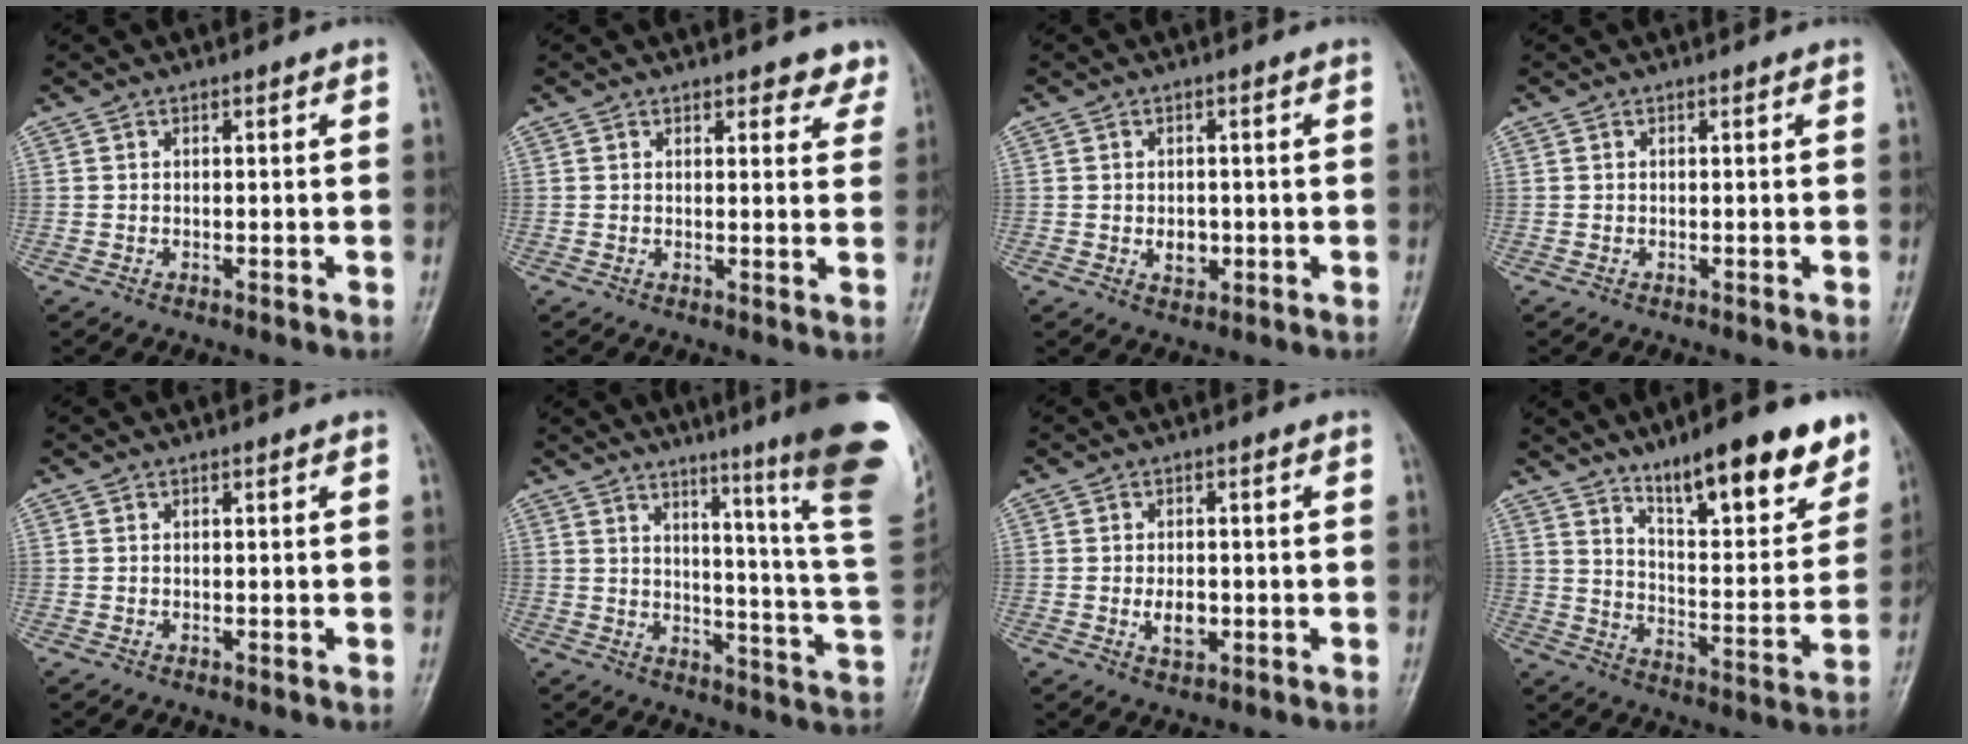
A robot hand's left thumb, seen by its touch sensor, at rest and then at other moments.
{"total": 4.3, "force": [3.6, 2.0, 1.5], "torque": [0.015, -0.018, 0.033]}
{"total": 3.4, "force": [-0.5, 2.5, 2.3], "torque": [-0.023, 0.001, -0.003]}
{"total": 0.0}
{"total": 0.0}
{"total": 23.5, "force": [14.4, 0.7, 18.5], "torque": [-0.218, -0.103, 0.183]}
{"total": 4.1, "force": [-0.8, 2.5, 3.1], "torque": [-0.047, -0.001, -0.009]}
{"total": 19.0, "force": [12.6, 5.4, 13.1], "torque": [-0.146, -0.068, 0.199]}